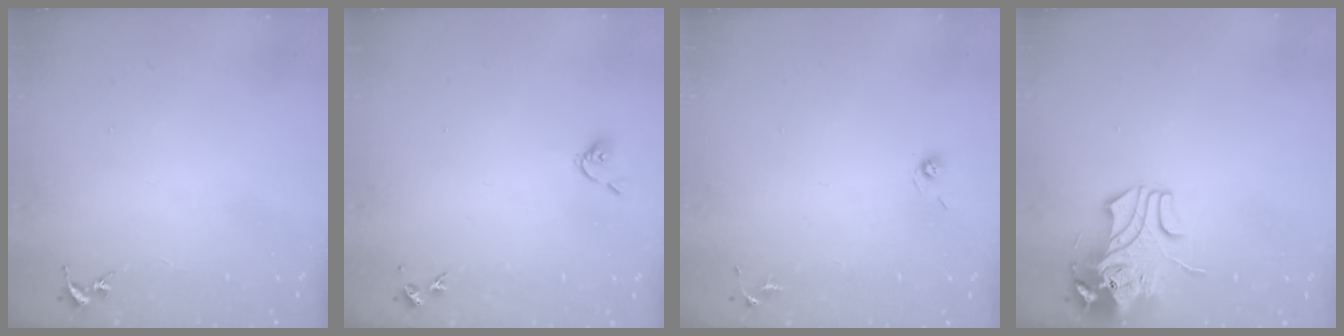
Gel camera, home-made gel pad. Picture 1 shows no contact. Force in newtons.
{"total": 3.7, "press": 3.6, "slide": 0.6}
{"total": 3.9, "press": 3.5, "slide": 1.7}
{"total": 9.6, "press": 9.5, "slide": 1.4}